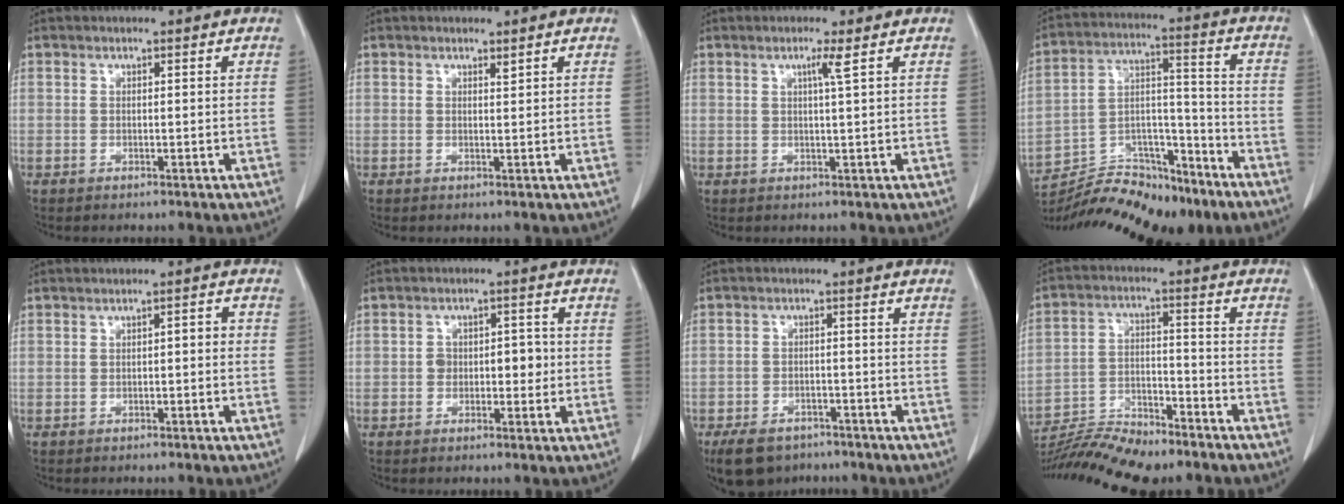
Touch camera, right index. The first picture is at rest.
{"total": 0.7, "force": [0.6, 0.0, 0.3], "torque": [-0.010, -0.006, 0.009]}
{"total": 2.2, "force": [1.0, -0.6, 1.9], "torque": [-0.036, -0.002, 0.020]}
{"total": 18.6, "force": [-15.9, 5.2, 8.2], "torque": [-0.155, 0.019, -0.267]}
{"total": 1.7, "force": [-0.2, 0.7, 1.5], "torque": [-0.023, 0.007, -0.001]}
{"total": 4.4, "force": [-0.3, 2.7, 3.4], "torque": [-0.046, 0.016, 0.000]}
{"total": 8.4, "force": [-6.2, 4.6, 3.2], "torque": [-0.054, -0.002, -0.092]}
{"total": 13.6, "force": [-12.2, 2.0, 5.5], "torque": [-0.088, -0.001, -0.204]}